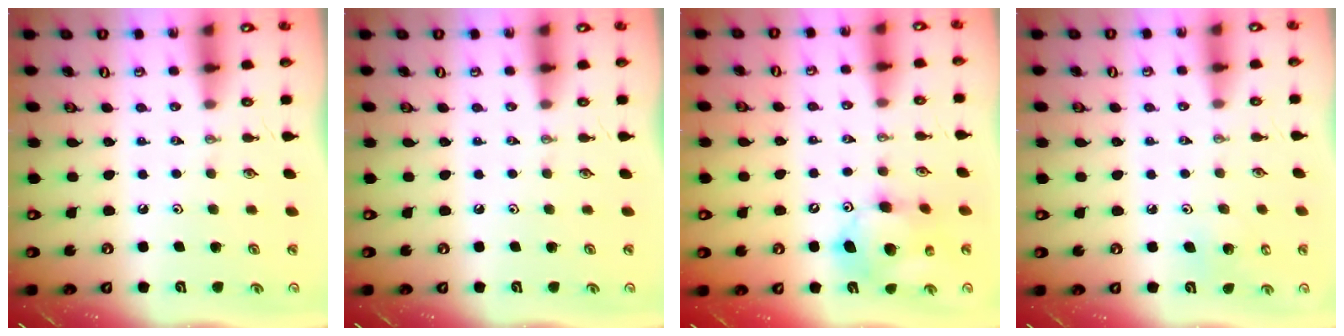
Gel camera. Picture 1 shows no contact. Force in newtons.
{"total": 0.0}
{"total": 12.8, "press": 12.6, "slide": 2.2}
{"total": 4.1, "press": 4.1, "slide": 0.4}